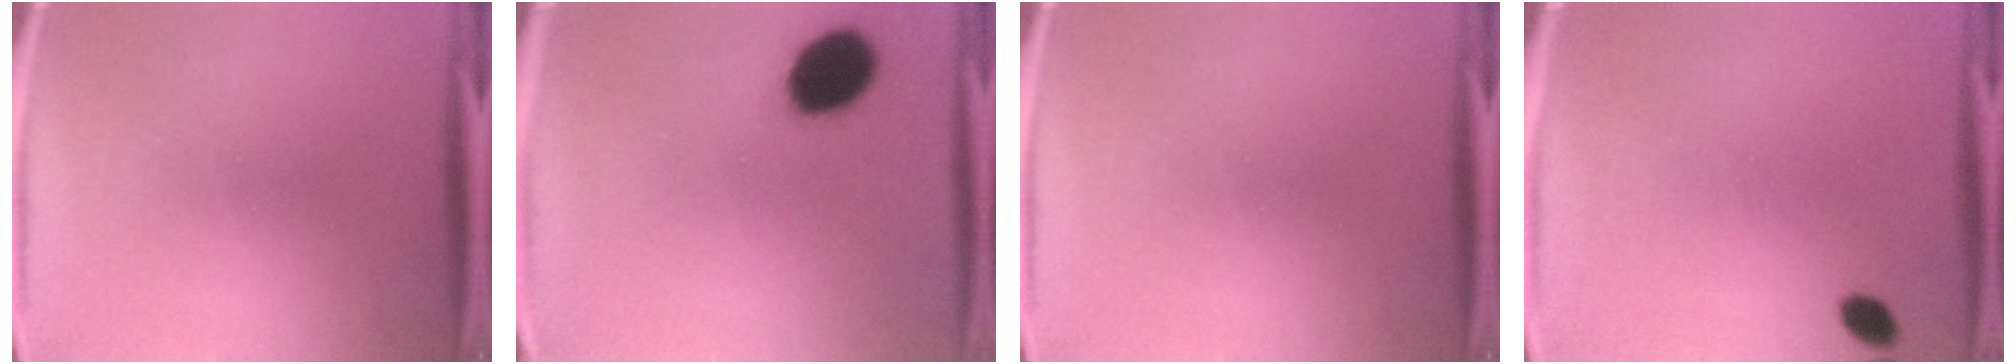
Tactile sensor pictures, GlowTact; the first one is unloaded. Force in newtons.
{"total": 14.3}
{"total": 0.0}
{"total": 2.7}